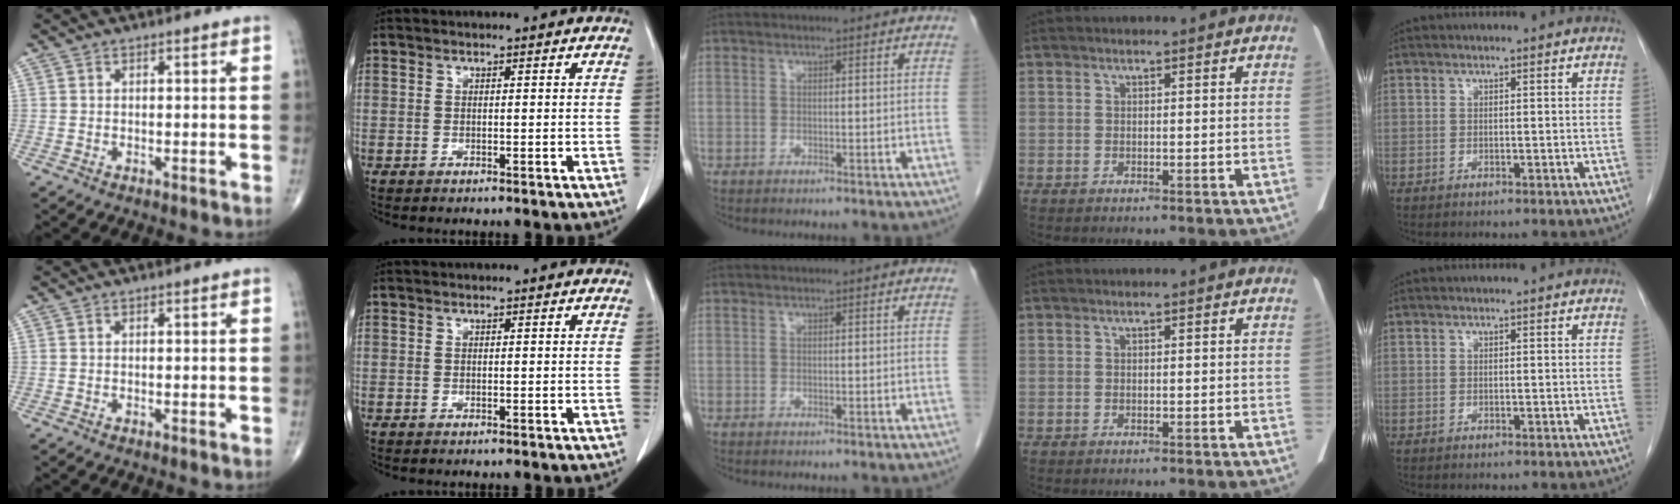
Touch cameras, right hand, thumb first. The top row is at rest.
{}